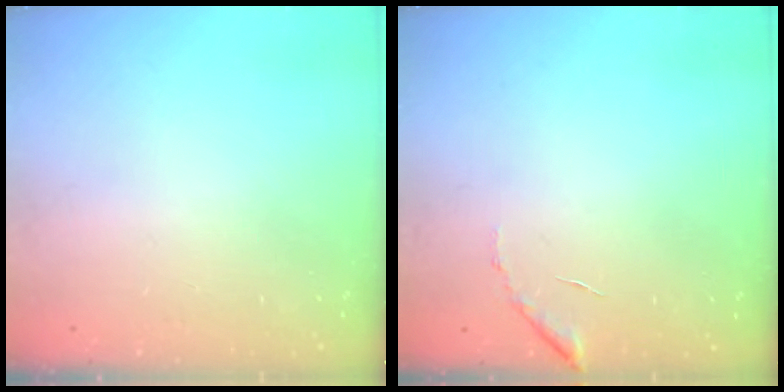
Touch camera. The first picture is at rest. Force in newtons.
{"total": 6.2, "press": 6.2, "slide": 0.2}